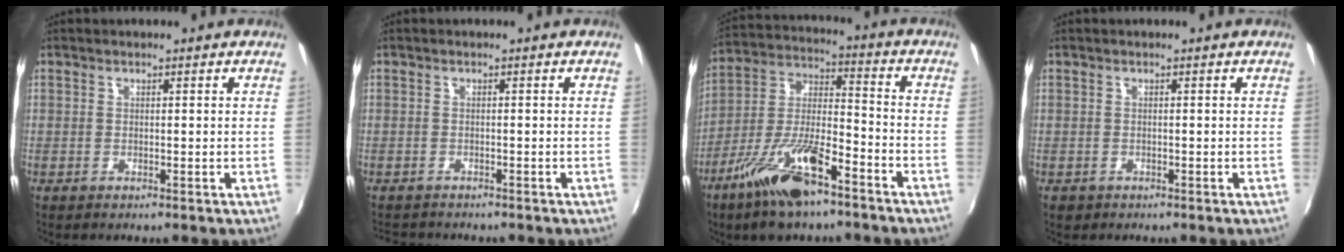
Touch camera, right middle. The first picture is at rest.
{"total": 3.2, "force": [-3.0, 0.9, 0.7], "torque": [-0.023, -0.013, -0.048]}
{"total": 15.5, "force": [-10.0, 4.6, 11.0], "torque": [-0.223, -0.009, -0.184]}
{"total": 1.3, "force": [-0.7, 1.0, 0.4], "torque": [-0.011, -0.003, -0.010]}